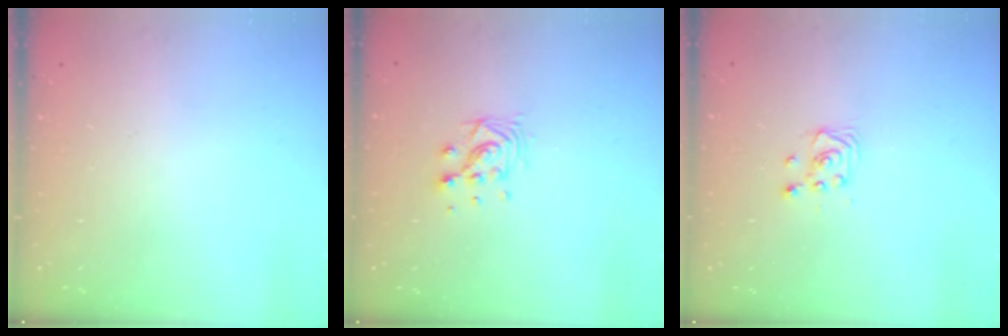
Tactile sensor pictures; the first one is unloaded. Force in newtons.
{"total": 7.0, "press": 7.0, "slide": 0.2}
{"total": 2.9, "press": 2.9, "slide": 0.4}